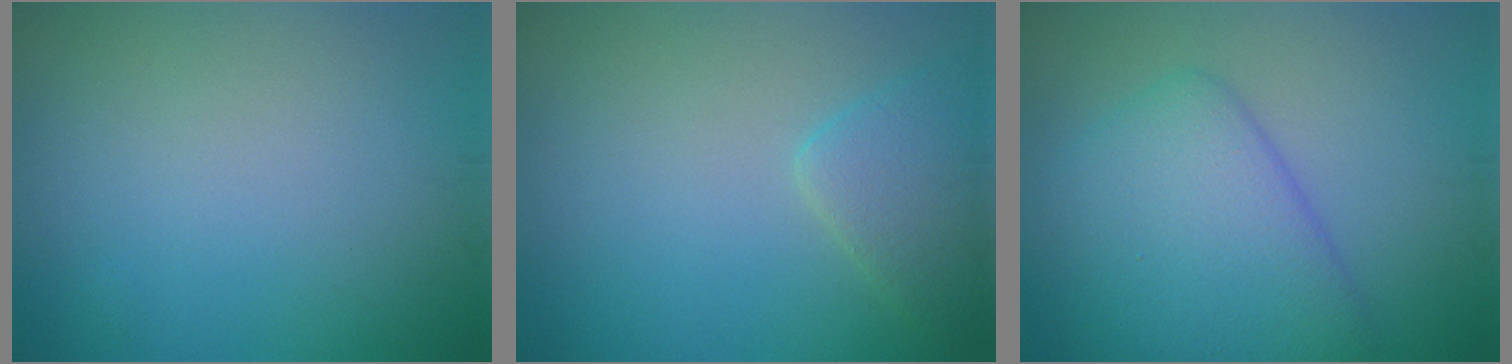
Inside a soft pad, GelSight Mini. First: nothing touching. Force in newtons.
{"total": 2.8, "press": 2.8, "slide": 0.2}
{"total": 7.0, "press": 7.0, "slide": 0.2}